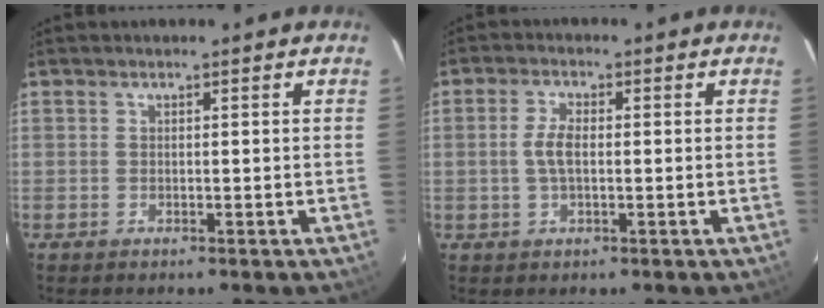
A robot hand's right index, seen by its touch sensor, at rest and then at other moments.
{"total": 4.0, "force": [-0.3, 1.7, 3.6], "torque": [-0.075, 0.004, -0.004]}